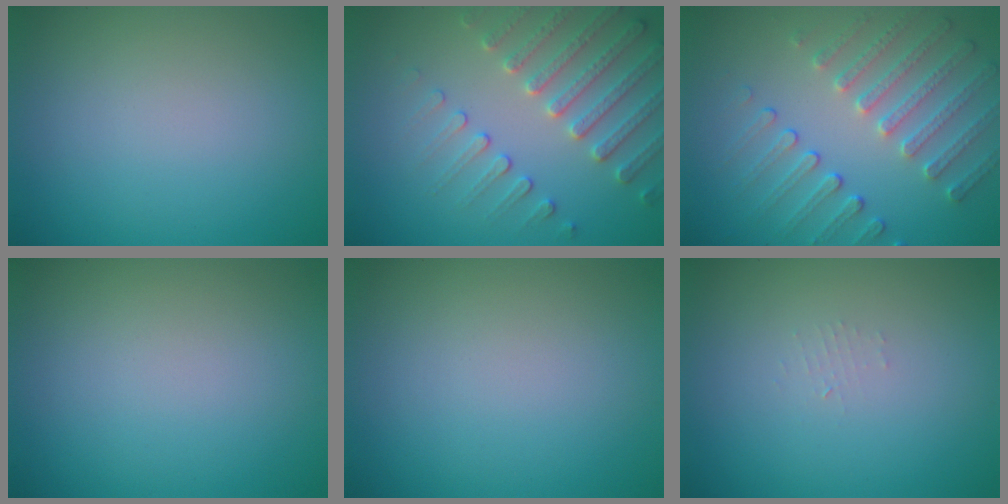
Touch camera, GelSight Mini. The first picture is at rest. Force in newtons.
{"total": 4.0, "press": 4.0, "slide": 0.5}
{"total": 4.9, "press": 3.8, "slide": 3.1}
{"total": 0.0}
{"total": 0.0}
{"total": 0.7, "press": 0.7, "slide": 0.1}